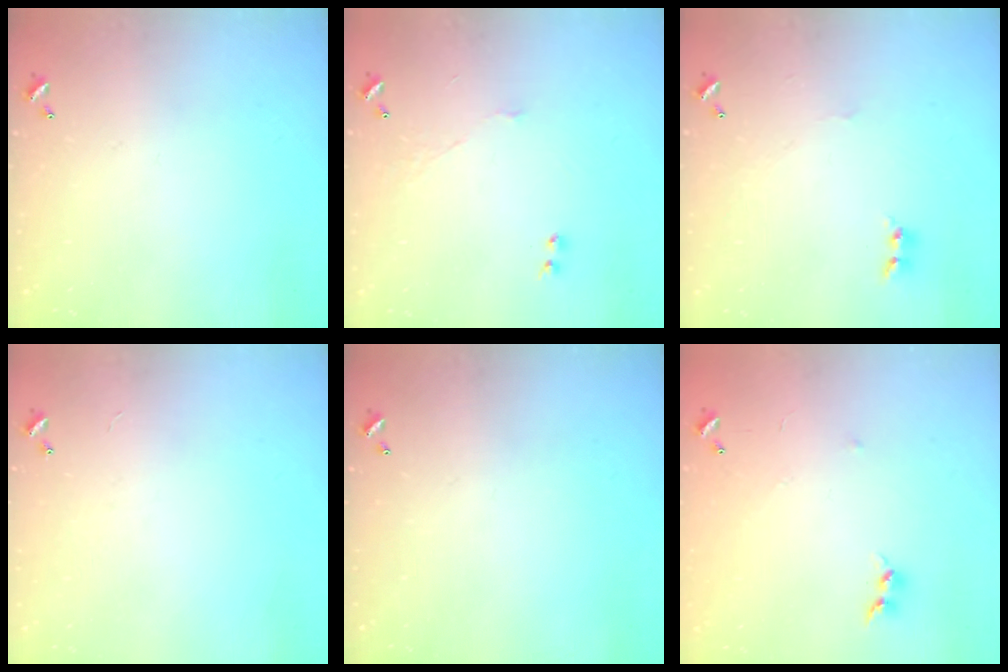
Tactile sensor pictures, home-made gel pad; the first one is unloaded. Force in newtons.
{"total": 2.4, "press": 2.3, "slide": 0.6}
{"total": 1.7, "press": 1.6, "slide": 0.5}
{"total": 2.4, "press": 2.4, "slide": 0.3}
{"total": 0.0}
{"total": 6.4, "press": 6.3, "slide": 0.6}